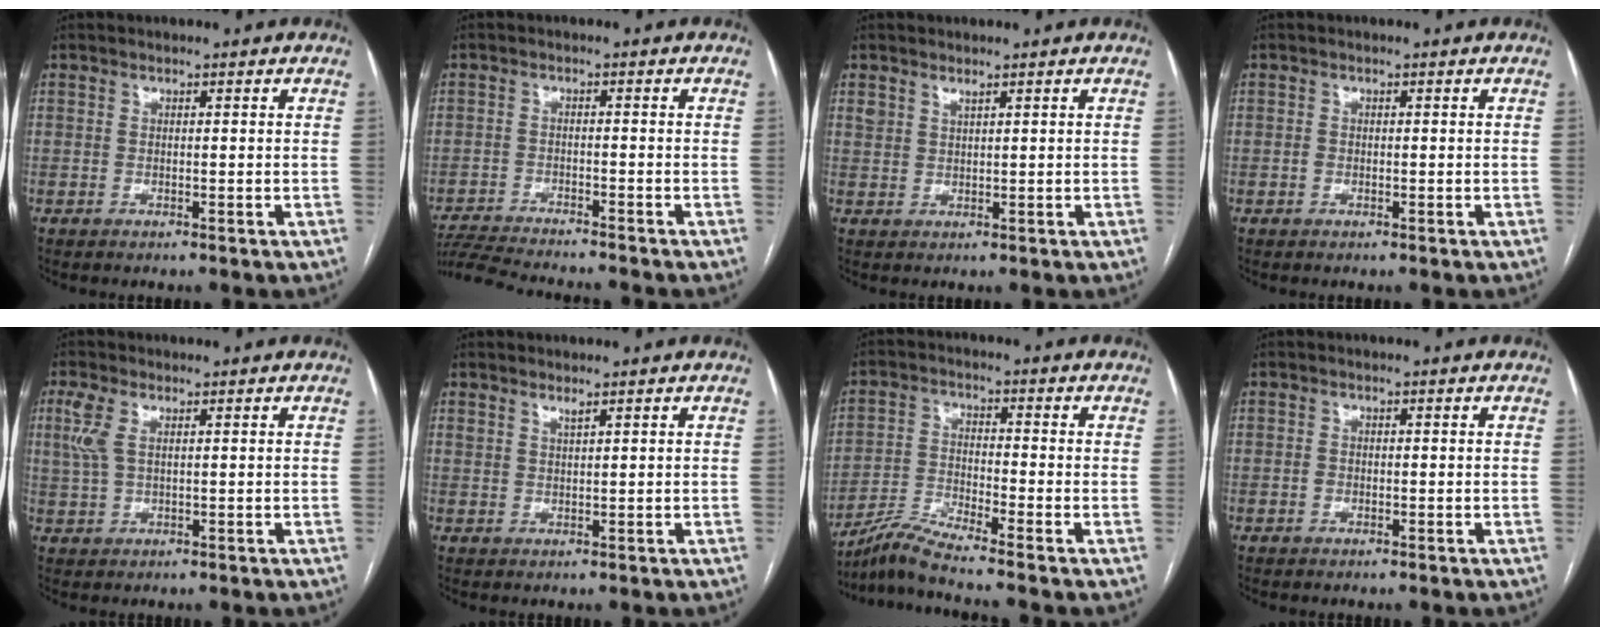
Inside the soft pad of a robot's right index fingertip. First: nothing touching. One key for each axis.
{"total": 11.4, "fx": -10.6, "fy": 0.1, "fz": 4.4, "tx": -0.070, "ty": -0.012, "tz": -0.169}
{"total": 1.6, "fx": 1.4, "fy": 0.5, "fz": 0.5, "tx": -0.017, "ty": 0.005, "tz": 0.033}
{"total": 0.6, "fx": 0.0, "fy": 0.5, "fz": 0.3, "tx": -0.009, "ty": 0.002, "tz": 0.002}
{"total": 3.9, "fx": 1.6, "fy": 1.7, "fz": 3.1, "tx": -0.098, "ty": 0.018, "tz": 0.040}
{"total": 1.2, "fx": 1.1, "fy": 0.0, "fz": 0.5, "tx": -0.016, "ty": -0.002, "tz": 0.027}
{"total": 6.6, "fx": -5.9, "fy": -1.9, "fz": 2.2, "tx": -0.056, "ty": -0.021, "tz": -0.117}
{"total": 0.8, "fx": -0.1, "fy": 0.7, "fz": 0.4, "tx": -0.011, "ty": 0.002, "tz": 0.002}